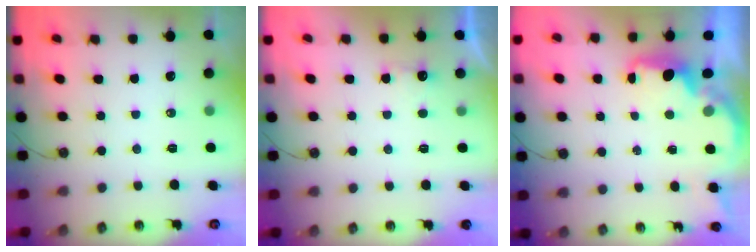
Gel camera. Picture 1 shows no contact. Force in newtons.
{"total": 2.1, "press": 1.9, "slide": 0.8}
{"total": 2.2, "press": 2.0, "slide": 0.8}